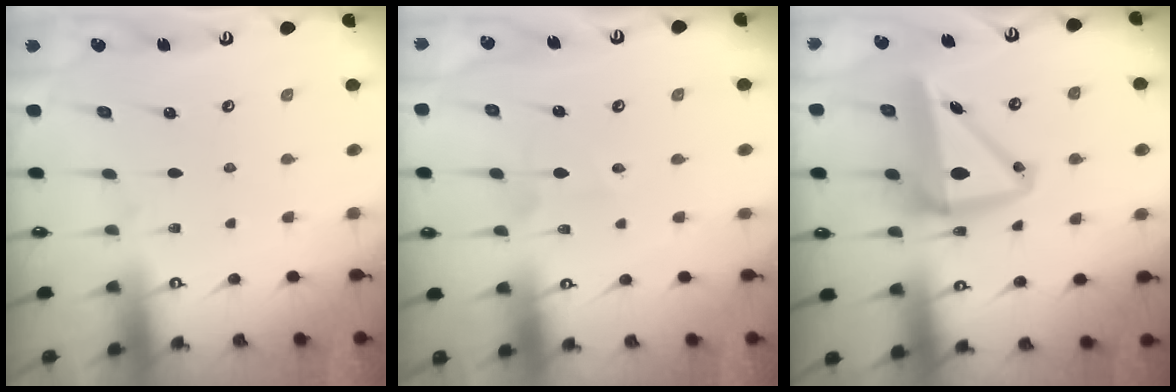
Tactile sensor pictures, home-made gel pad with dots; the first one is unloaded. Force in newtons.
{"total": 3.5, "press": 3.5, "slide": 0.5}
{"total": 11.3, "press": 10.9, "slide": 2.9}